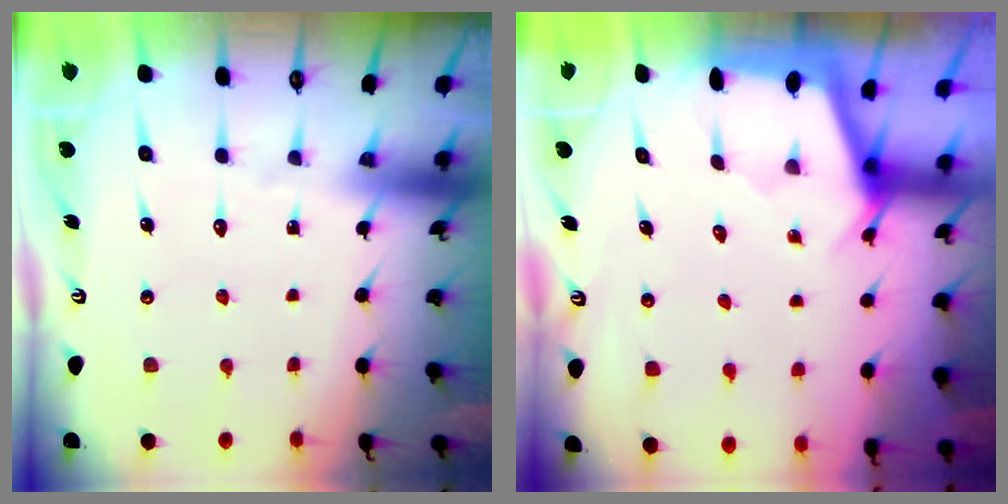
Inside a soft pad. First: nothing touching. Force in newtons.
{"total": 2.2, "press": 2.2, "slide": 0.3}